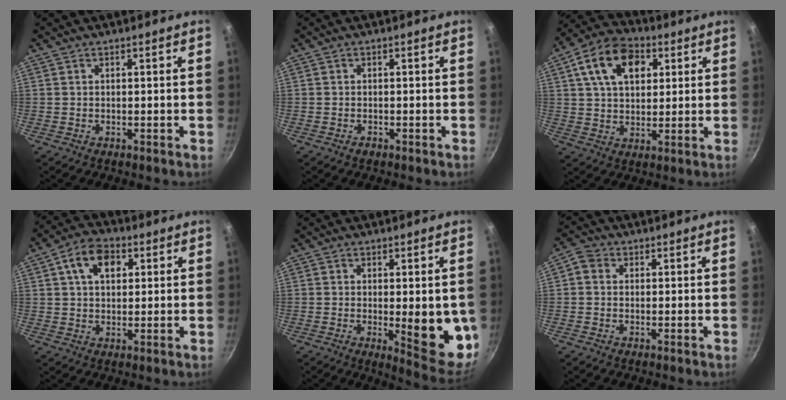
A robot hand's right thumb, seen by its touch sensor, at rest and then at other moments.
{"total": 1.0, "force": [-0.6, 0.6, 0.4], "torque": [-0.007, 0.005, -0.011]}
{"total": 14.1, "force": [4.9, 9.3, 9.4], "torque": [-0.136, 0.005, 0.072]}
{"total": 8.7, "force": [2.9, 5.8, 5.8], "torque": [-0.078, 0.005, 0.038]}
{"total": 12.1, "force": [-1.0, 4.3, 11.3], "torque": [-0.113, -0.019, -0.004]}
{"total": 2.9, "force": [0.3, 2.6, 1.3], "torque": [-0.021, 0.005, -0.009]}